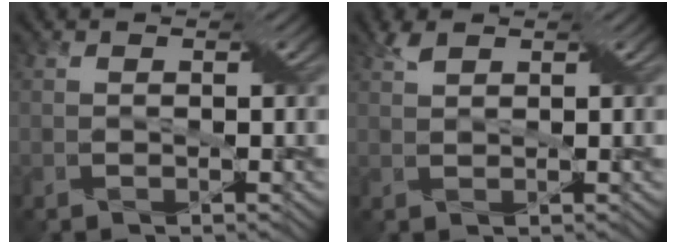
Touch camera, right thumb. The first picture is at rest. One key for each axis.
{"total": 1.7, "fx": 1.3, "fy": 0.5, "fz": 1.1, "tx": -0.027, "ty": 0.007, "tz": 0.024}